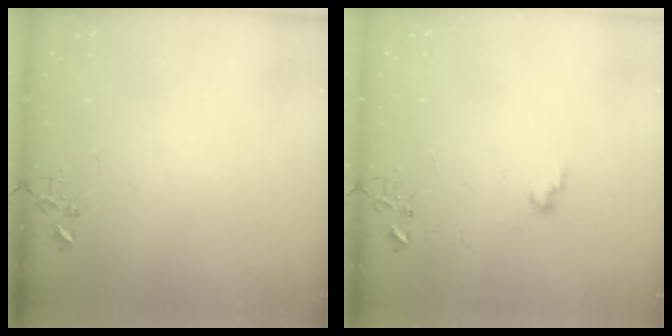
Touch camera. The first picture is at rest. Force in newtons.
{"total": 6.8, "press": 6.8, "slide": 0.8}